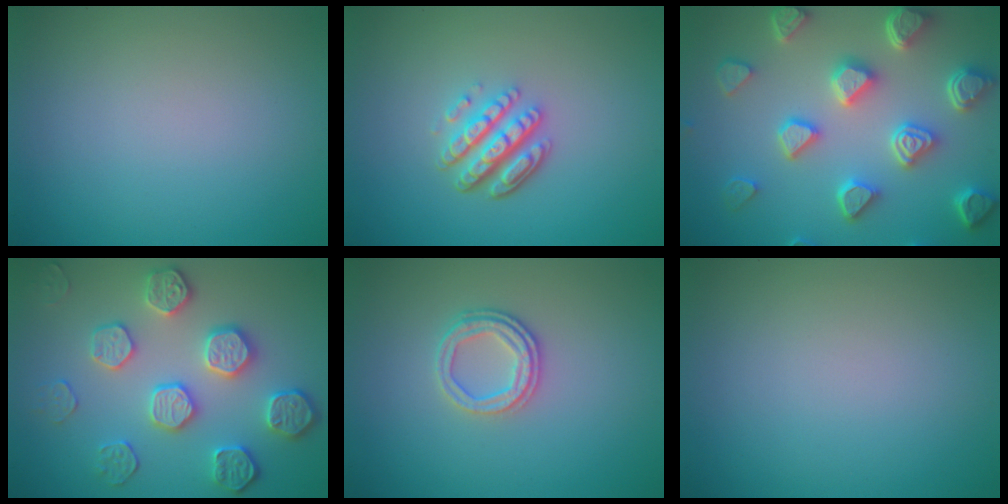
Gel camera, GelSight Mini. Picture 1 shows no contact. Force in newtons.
{"total": 4.4, "press": 3.3, "slide": 2.9}
{"total": 6.9, "press": 5.6, "slide": 4.1}
{"total": 4.5, "press": 4.3, "slide": 1.2}
{"total": 2.6, "press": 2.3, "slide": 1.1}
{"total": 0.0}